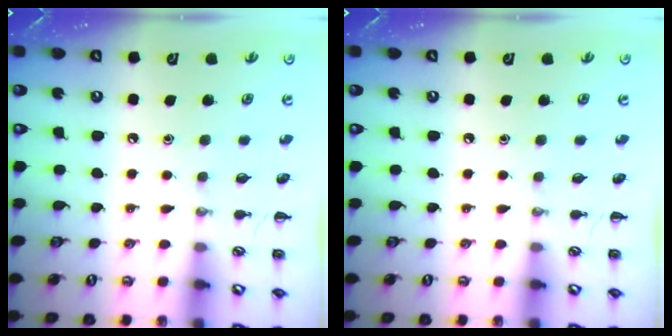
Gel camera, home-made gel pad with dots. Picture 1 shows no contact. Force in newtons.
{"total": 0.0}